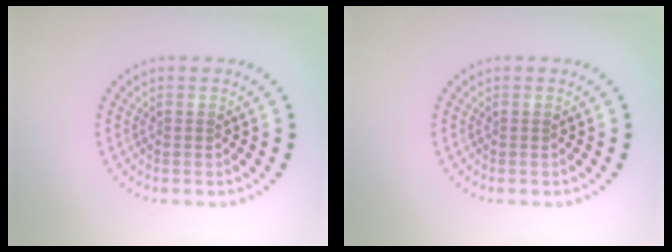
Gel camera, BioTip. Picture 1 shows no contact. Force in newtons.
{"total": 0.0}